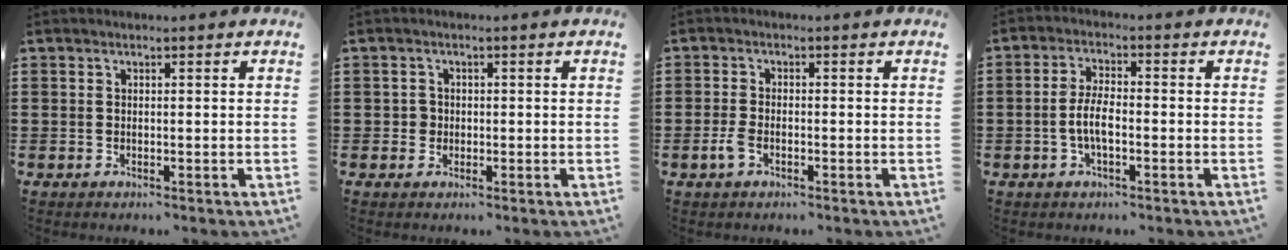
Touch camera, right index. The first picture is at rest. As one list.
[{"total": 1.5, "force": [-0.2, 1.5, 0.5], "torque": [-0.013, 0.006, -0.005]}, {"total": 2.1, "force": [-1.0, 0.9, 1.6], "torque": [-0.045, -0.005, -0.024]}, {"total": 4.4, "force": [-1.2, 1.5, 4.0], "torque": [-0.097, -0.004, -0.029]}]